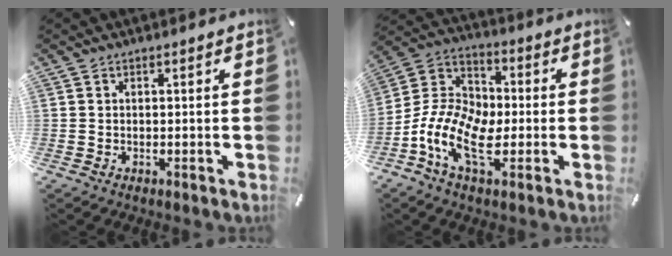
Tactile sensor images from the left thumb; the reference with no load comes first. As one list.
[{"total": 12.4, "force": [-4.9, 7.4, 8.7], "torque": [-0.208, 0.003, -0.096]}]